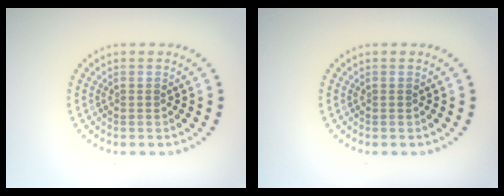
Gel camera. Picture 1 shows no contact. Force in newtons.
{"total": 0.0}